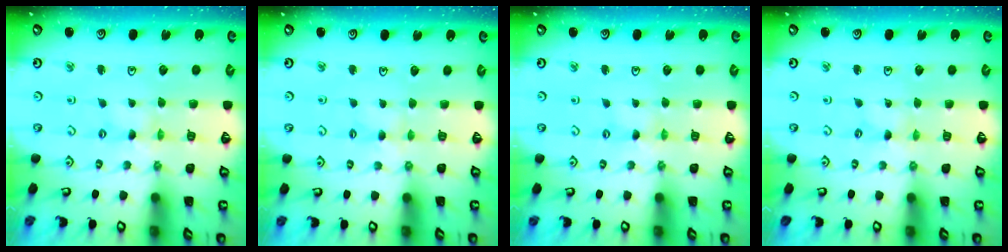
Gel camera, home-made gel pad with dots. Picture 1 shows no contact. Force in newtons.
{"total": 2.3, "press": 2.3, "slide": 0.4}
{"total": 0.0}
{"total": 0.0}